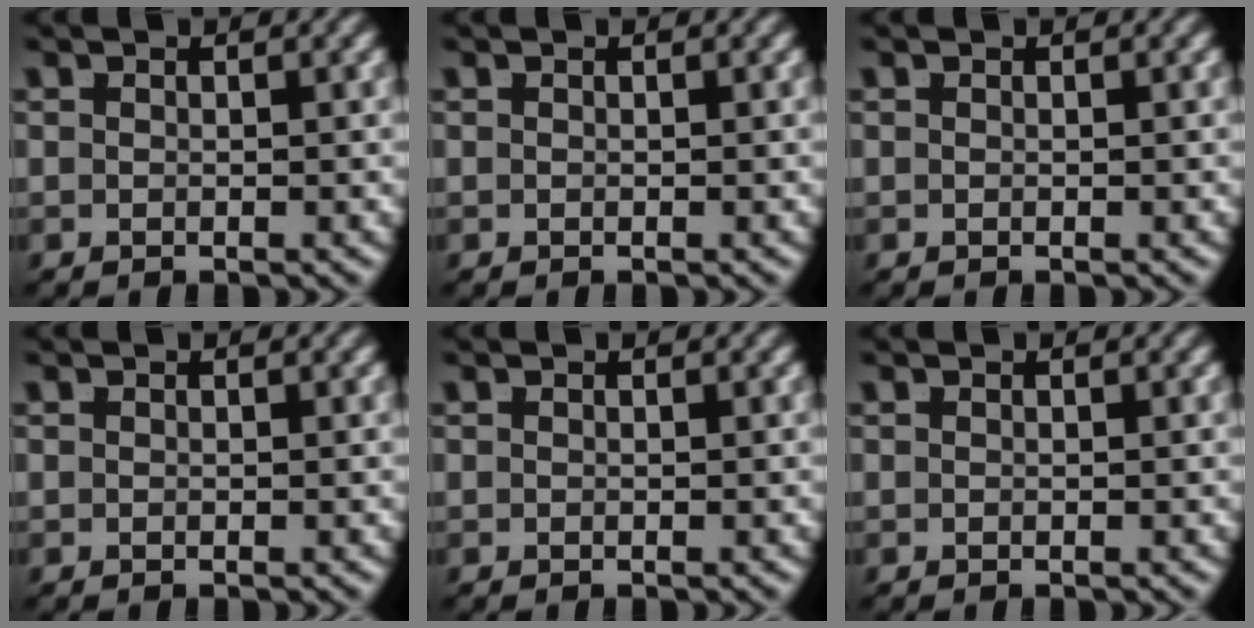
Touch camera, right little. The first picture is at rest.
{"total": 0.0}
{"total": 0.0}
{"total": 0.0}
{"total": 0.0}
{"total": 0.0}